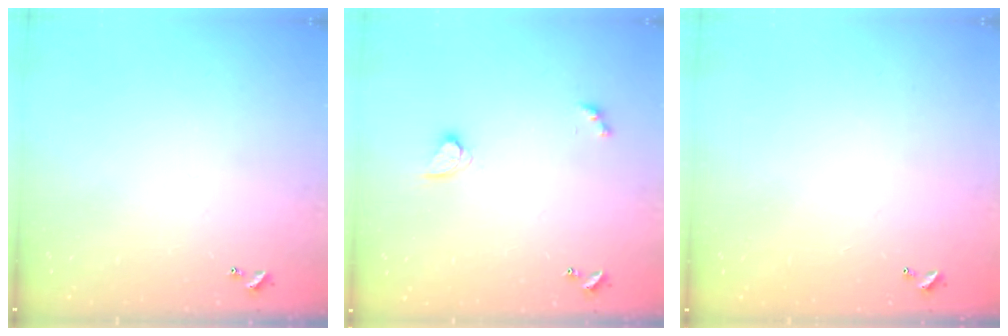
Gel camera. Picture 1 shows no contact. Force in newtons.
{"total": 2.9, "press": 2.9, "slide": 0.3}
{"total": 3.0, "press": 3.0, "slide": 0.1}